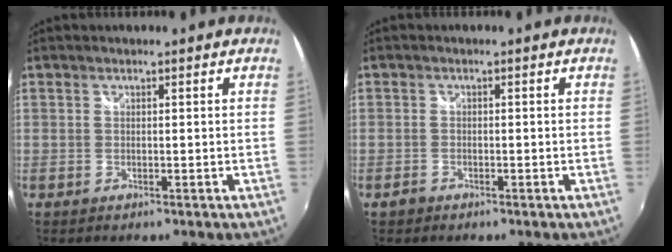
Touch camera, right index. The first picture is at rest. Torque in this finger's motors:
{"motor_torque": [0.20, -0.07, 0.02, 0.00]}